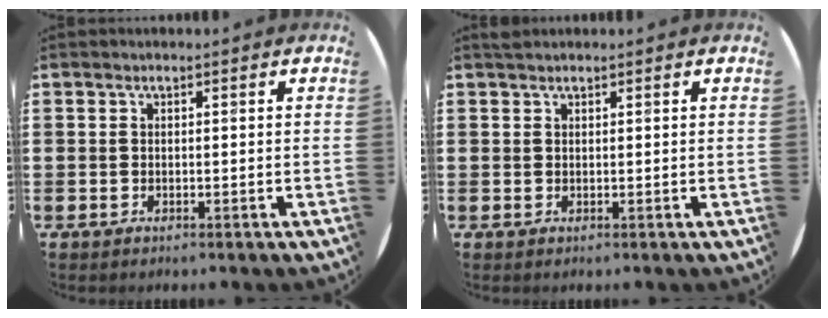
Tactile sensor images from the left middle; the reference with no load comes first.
{"total": 0.6, "force": [0.6, 0.1, 0.0], "torque": [-0.001, 0.002, 0.011]}